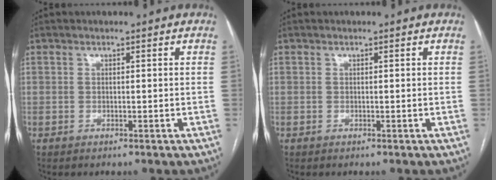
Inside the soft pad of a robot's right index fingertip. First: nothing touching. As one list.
[{"total": 0.0}]